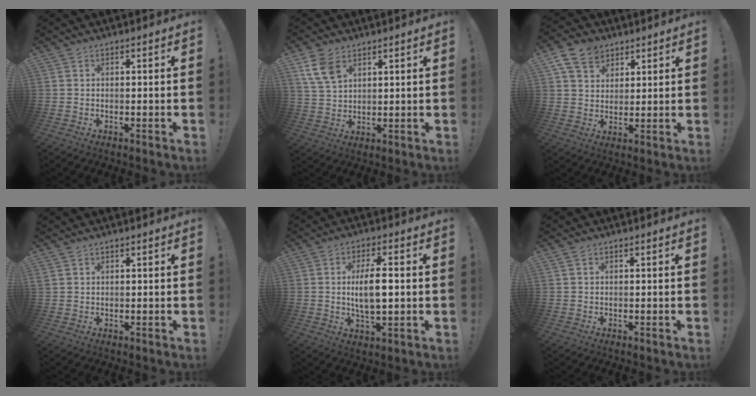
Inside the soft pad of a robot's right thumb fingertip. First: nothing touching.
{"total": 8.1, "force": [4.6, 4.9, 4.6], "torque": [-0.097, -0.012, 0.092]}
{"total": 9.5, "force": [5.6, 6.8, 3.4], "torque": [-0.054, -0.027, 0.110]}
{"total": 1.4, "force": [1.2, 0.7, 0.2], "torque": [-0.001, -0.001, 0.022]}
{"total": 9.3, "force": [0.7, 3.3, 8.7], "torque": [-0.153, -0.007, 0.005]}
{"total": 0.8, "force": [0.4, 0.6, 0.4], "torque": [-0.013, 0.004, 0.009]}